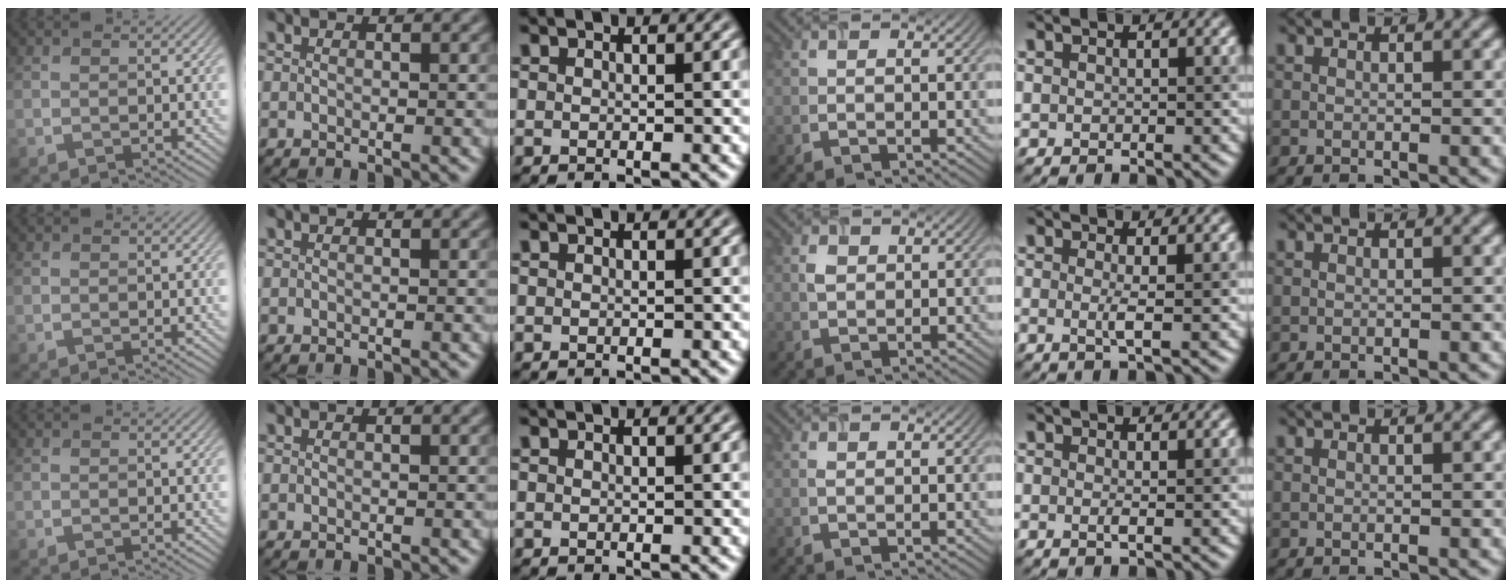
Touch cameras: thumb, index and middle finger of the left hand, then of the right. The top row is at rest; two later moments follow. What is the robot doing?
{"motion": "insert", "object": "airpods case & airpods"}